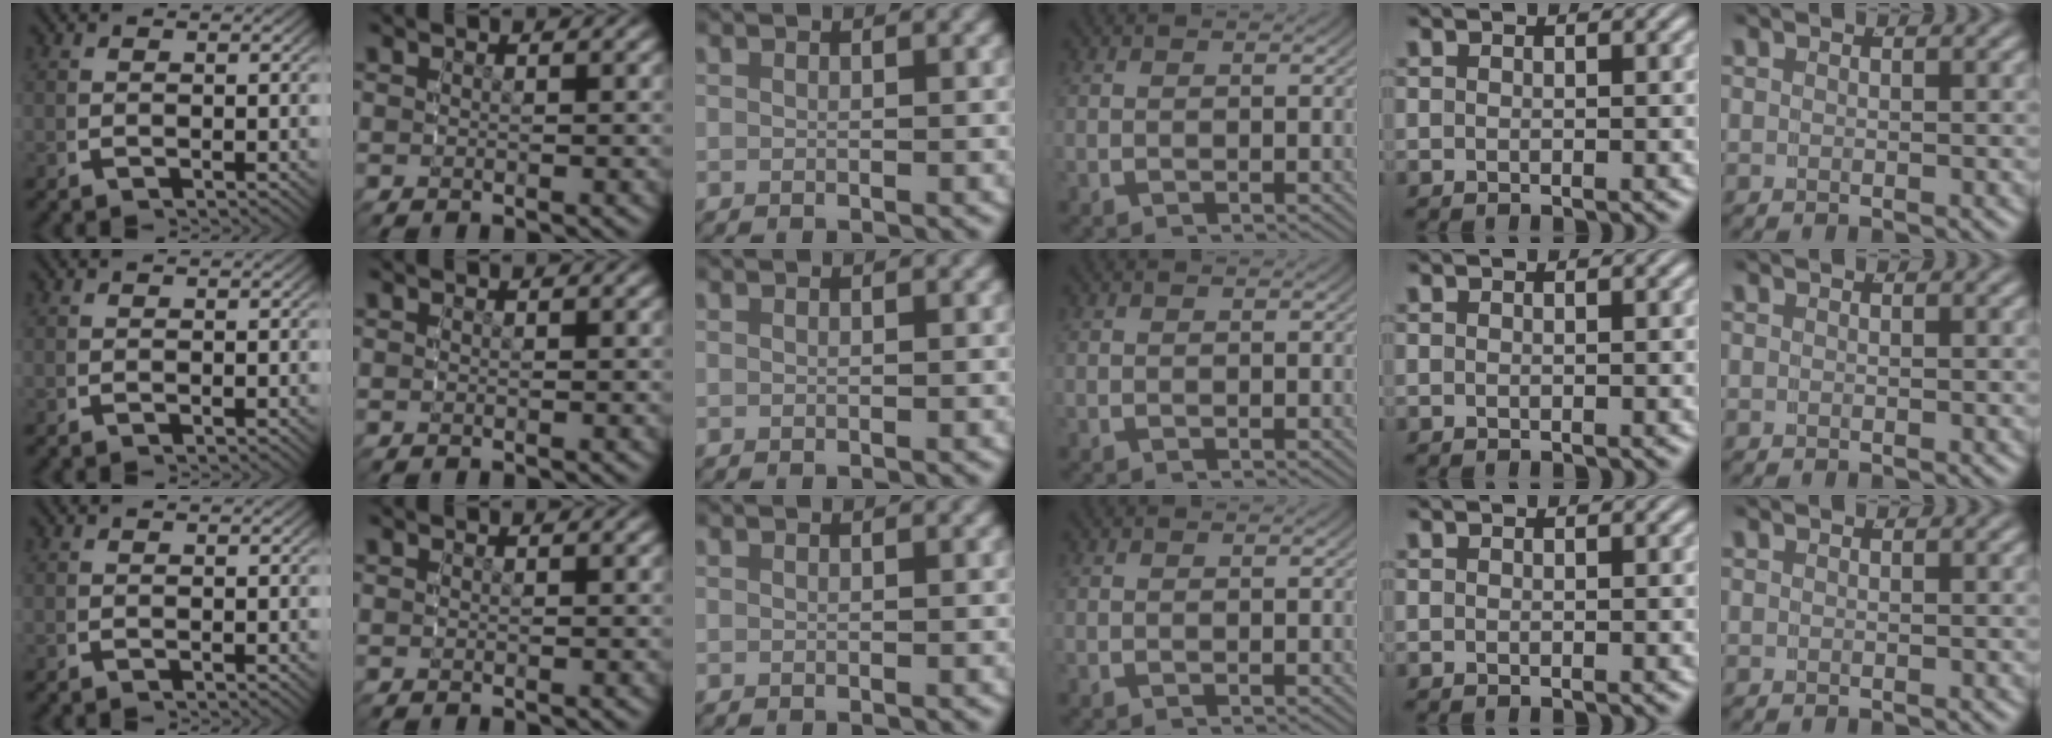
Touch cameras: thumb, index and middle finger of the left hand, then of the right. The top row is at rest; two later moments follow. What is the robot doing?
{"motion": "reach", "object": "pen bag"}